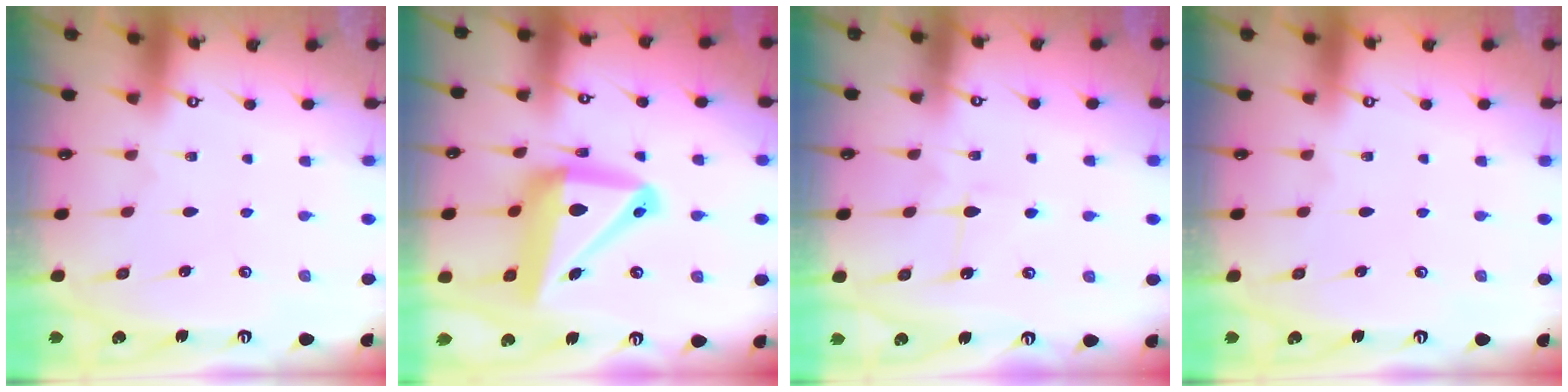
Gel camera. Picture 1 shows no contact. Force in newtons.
{"total": 16.7, "press": 16.5, "slide": 2.4}
{"total": 6.0, "press": 6.0, "slide": 0.8}
{"total": 0.0}